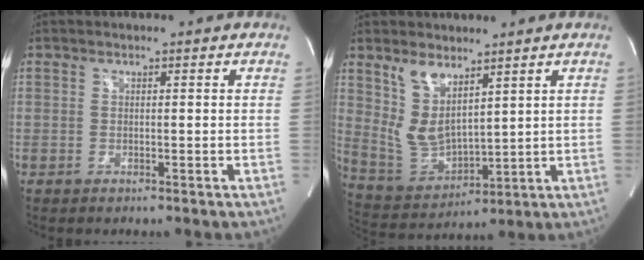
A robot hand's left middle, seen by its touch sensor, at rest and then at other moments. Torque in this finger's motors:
{"motor_torque": [1.40, -0.73, 0.50, 0.05]}